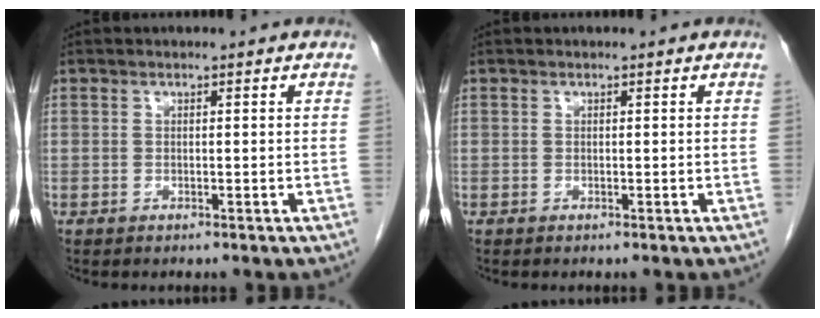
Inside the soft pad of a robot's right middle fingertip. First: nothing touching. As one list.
[{"total": 0.0}]